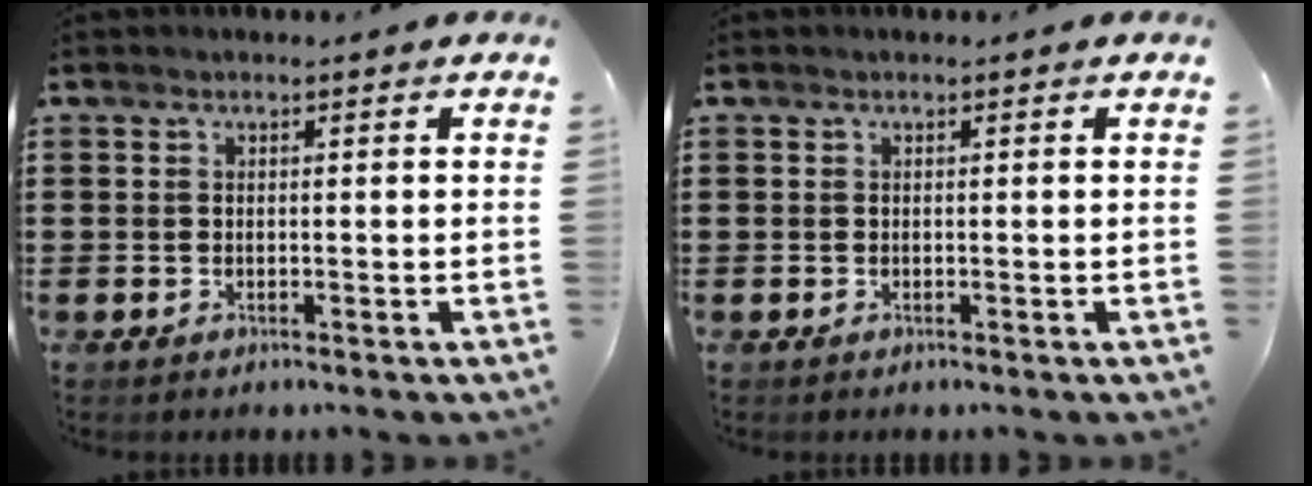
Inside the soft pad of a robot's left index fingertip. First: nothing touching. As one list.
[{"total": 0.0}]